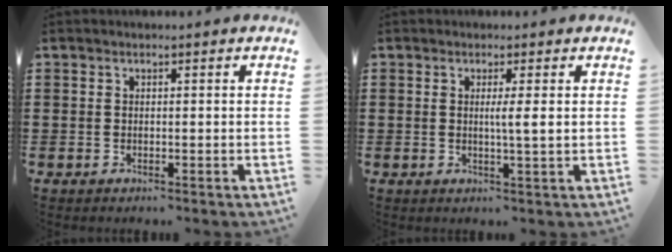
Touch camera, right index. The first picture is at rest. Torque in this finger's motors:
{"motor_torque": [0.76, 0.24, 0.27, 0.06]}